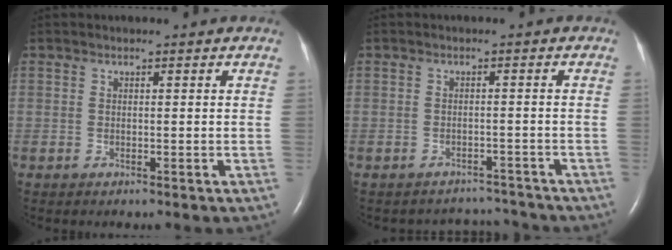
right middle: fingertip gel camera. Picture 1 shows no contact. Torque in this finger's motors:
{"motor_torque": [0.00, -0.07, -0.17, -0.03]}